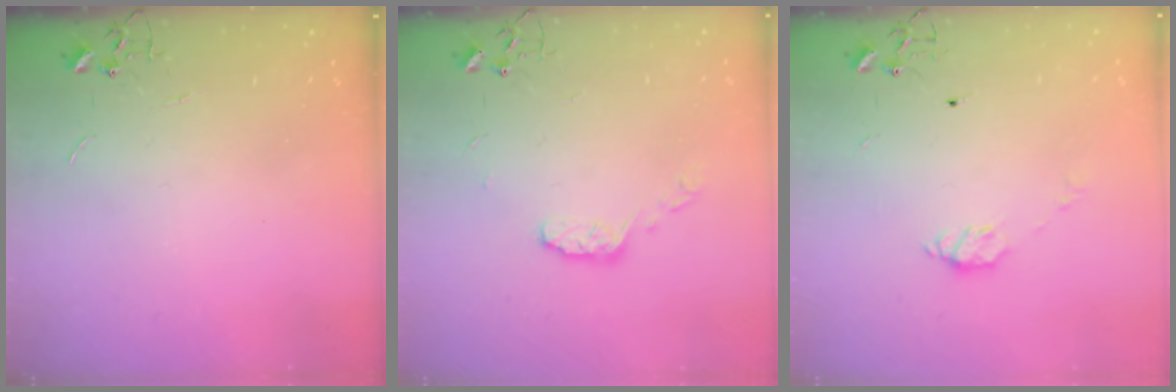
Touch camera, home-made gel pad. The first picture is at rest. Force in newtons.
{"total": 6.4, "press": 6.3, "slide": 0.4}
{"total": 5.6, "press": 5.6, "slide": 0.4}